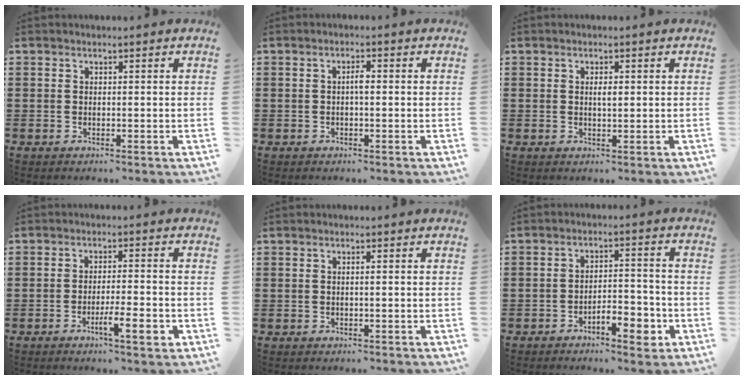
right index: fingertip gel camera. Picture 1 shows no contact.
{"total": 1.6, "force": [-0.2, 0.4, 1.6], "torque": [-0.030, 0.003, -0.004]}
{"total": 1.5, "force": [0.3, 0.5, 1.4], "torque": [-0.027, 0.004, 0.003]}
{"total": 5.7, "force": [-2.7, 0.8, 5.0], "torque": [-0.076, -0.005, -0.043]}
{"total": 0.6, "force": [-0.1, -0.1, 0.6], "torque": [-0.009, -0.003, -0.001]}
{"total": 5.5, "force": [-3.4, 2.1, 3.7], "torque": [-0.058, 0.012, -0.060]}